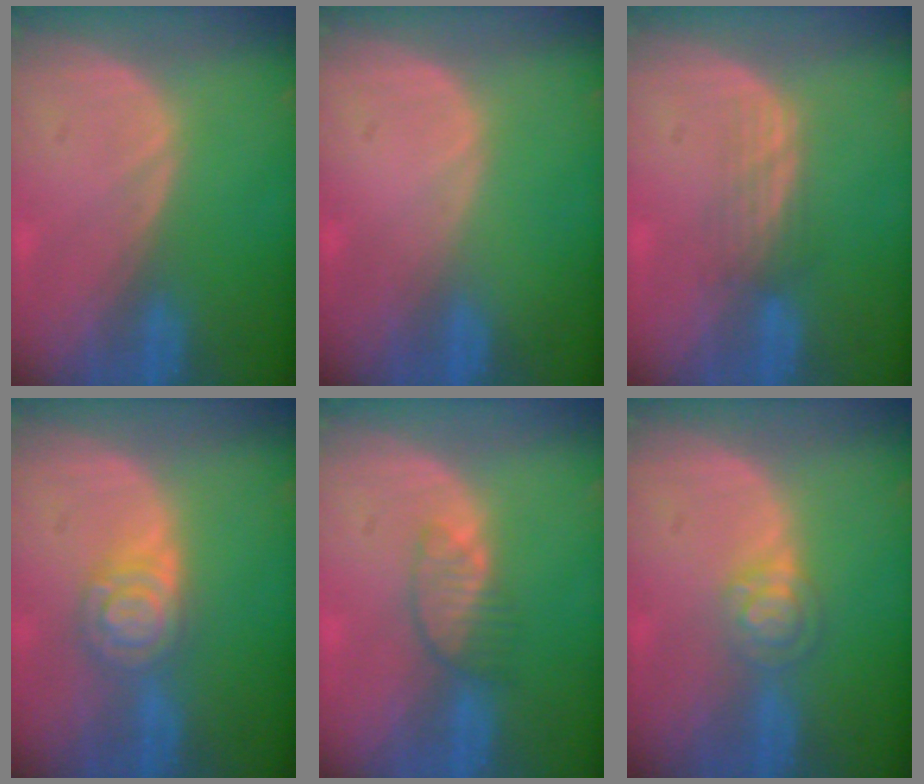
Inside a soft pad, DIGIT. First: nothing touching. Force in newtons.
{"total": 0.0}
{"total": 2.9, "press": 2.6, "slide": 1.3}
{"total": 5.7, "press": 5.6, "slide": 0.4}
{"total": 3.6, "press": 3.5, "slide": 1.1}
{"total": 4.0, "press": 3.6, "slide": 1.7}